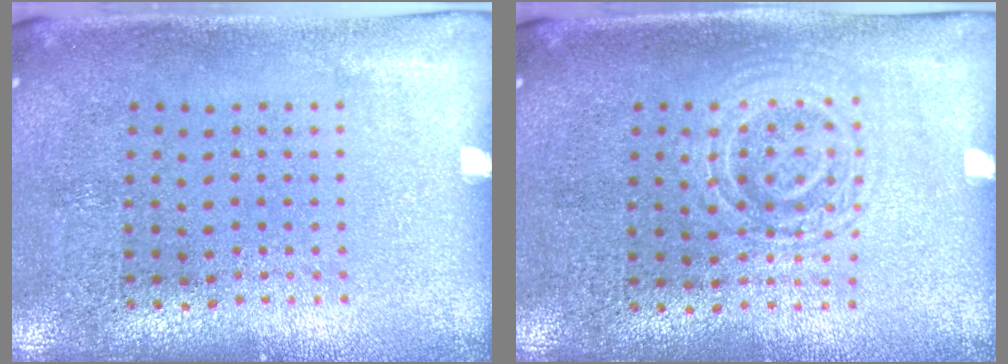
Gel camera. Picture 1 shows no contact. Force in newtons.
{"total": 1.3, "press": 1.2, "slide": 0.3}